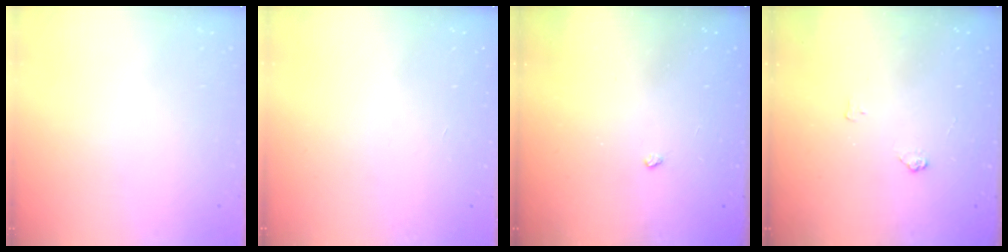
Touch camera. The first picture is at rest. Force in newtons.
{"total": 0.0}
{"total": 3.0, "press": 2.9, "slide": 0.4}
{"total": 4.0, "press": 4.0, "slide": 0.5}